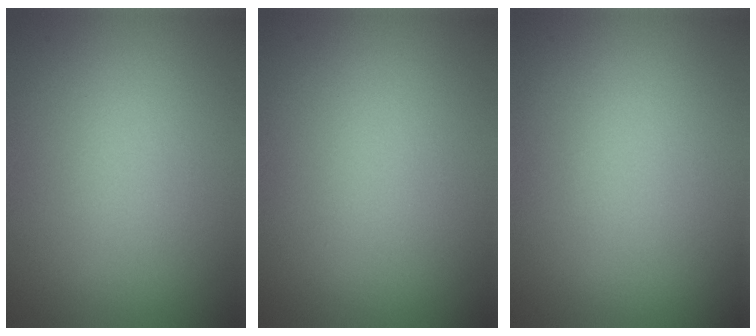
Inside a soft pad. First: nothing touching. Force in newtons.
{"total": 0.0}
{"total": 0.0}